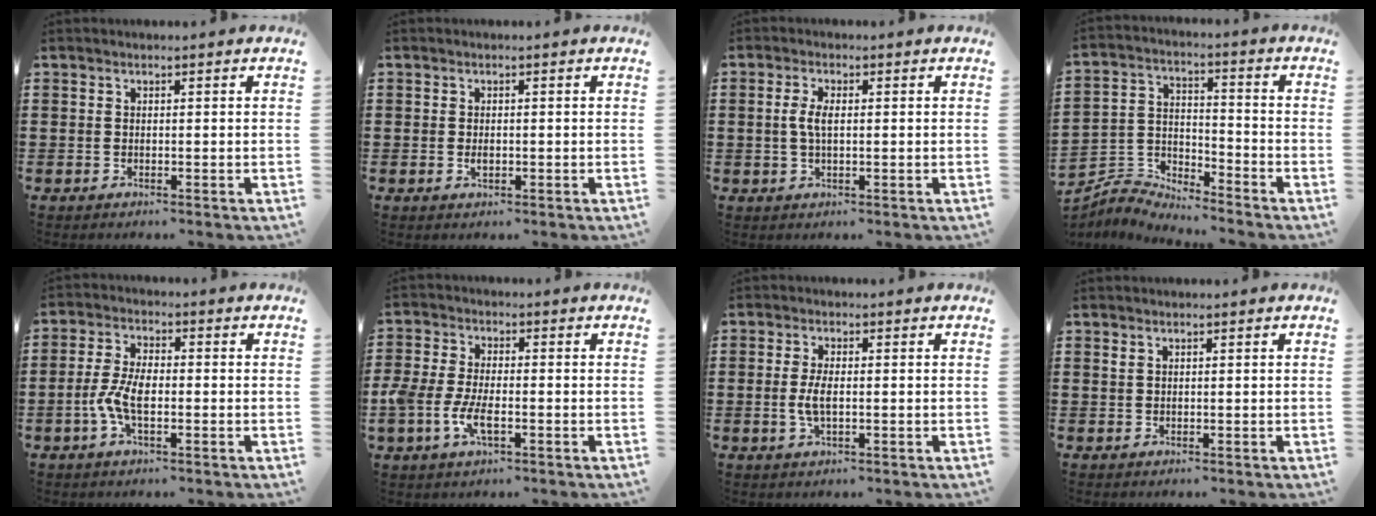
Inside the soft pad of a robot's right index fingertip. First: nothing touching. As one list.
[{"total": 1.0, "force": [-0.1, 0.5, 0.8], "torque": [-0.016, 0.000, -0.002]}, {"total": 3.2, "force": [0.1, 1.3, 2.9], "torque": [-0.065, 0.001, -0.003]}, {"total": 4.8, "force": [-4.7, 0.9, 0.0], "torque": [-0.021, -0.002, -0.103]}, {"total": 5.5, "force": [-1.3, 2.4, 4.7], "torque": [-0.117, -0.005, -0.033]}, {"total": 6.0, "force": [-1.8, 2.8, 4.9], "torque": [-0.120, -0.005, -0.040]}, {"total": 3.5, "force": [-0.3, 1.4, 3.2], "torque": [-0.081, -0.007, -0.013]}, {"total": 0.8, "force": [0.4, 0.5, 0.4], "torque": [-0.009, 0.003, 0.008]}]